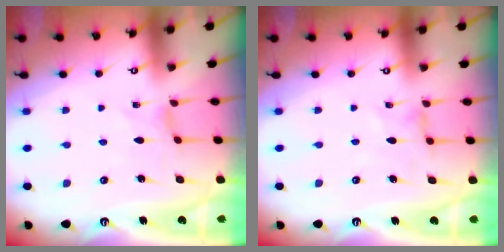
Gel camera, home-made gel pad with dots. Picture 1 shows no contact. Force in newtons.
{"total": 0.0}